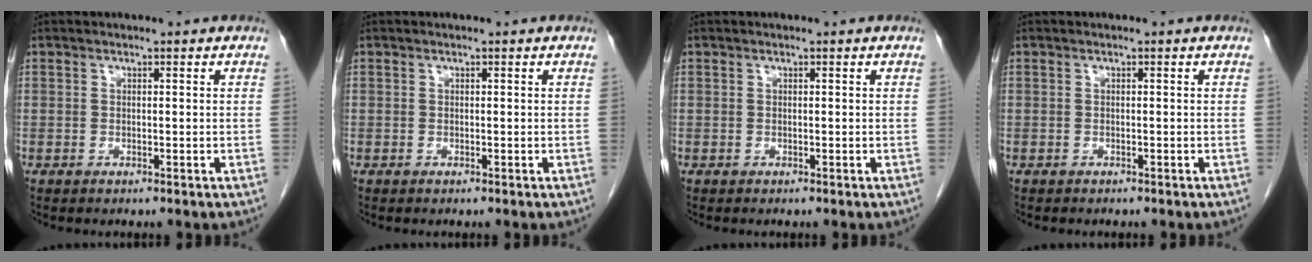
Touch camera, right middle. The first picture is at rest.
{"total": 0.0}
{"total": 0.0}
{"total": 0.5, "force": [-0.5, 0.2, 0.1], "torque": [-0.009, 0.001, -0.007]}